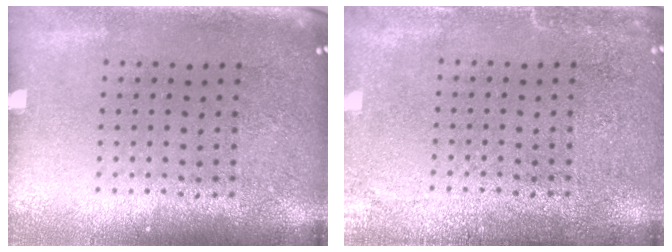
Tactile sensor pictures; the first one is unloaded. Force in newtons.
{"total": 2.6, "press": 2.6, "slide": 0.3}